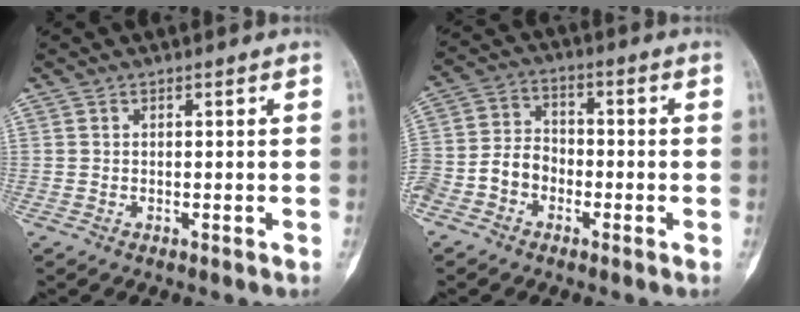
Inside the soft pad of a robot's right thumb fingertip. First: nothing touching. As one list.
[{"total": 10.5, "force": [-4.3, 8.2, 5.0], "torque": [-0.096, 0.038, -0.085]}]